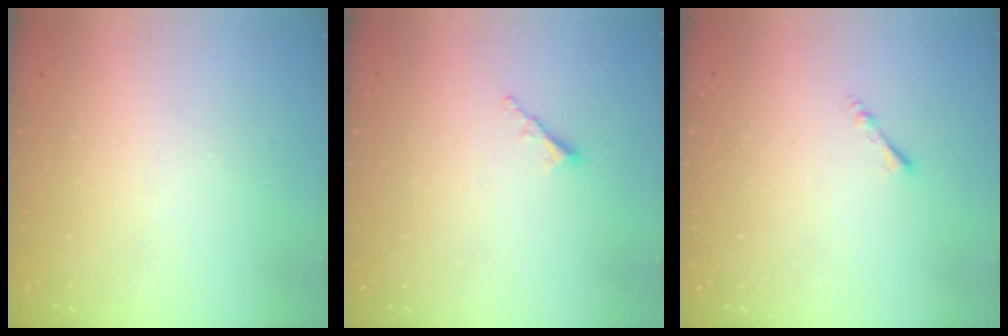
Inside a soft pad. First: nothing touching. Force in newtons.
{"total": 2.5, "press": 2.5, "slide": 0.3}
{"total": 2.2, "press": 2.1, "slide": 0.4}